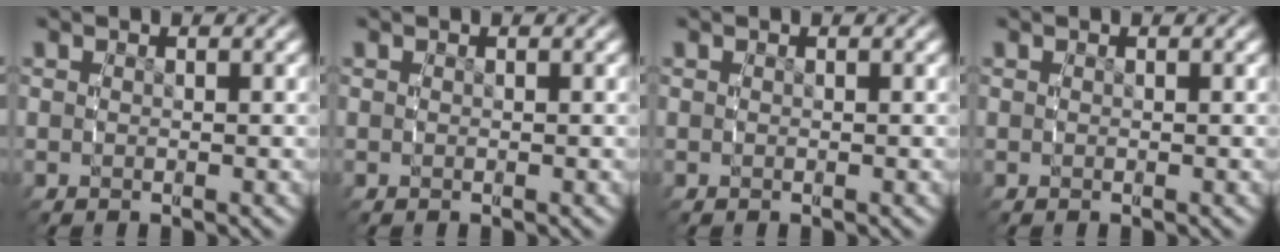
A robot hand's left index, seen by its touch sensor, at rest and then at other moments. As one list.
[{"total": 0.0}, {"total": 0.0}, {"total": 0.0}]